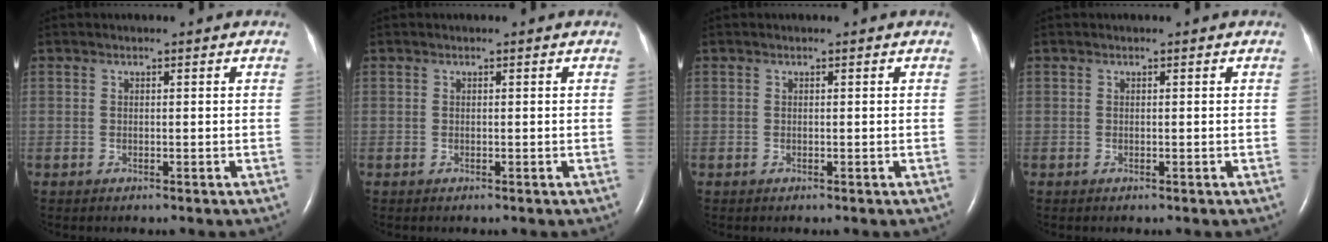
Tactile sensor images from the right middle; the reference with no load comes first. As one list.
[{"total": 0.0}, {"total": 0.0}, {"total": 0.0}]